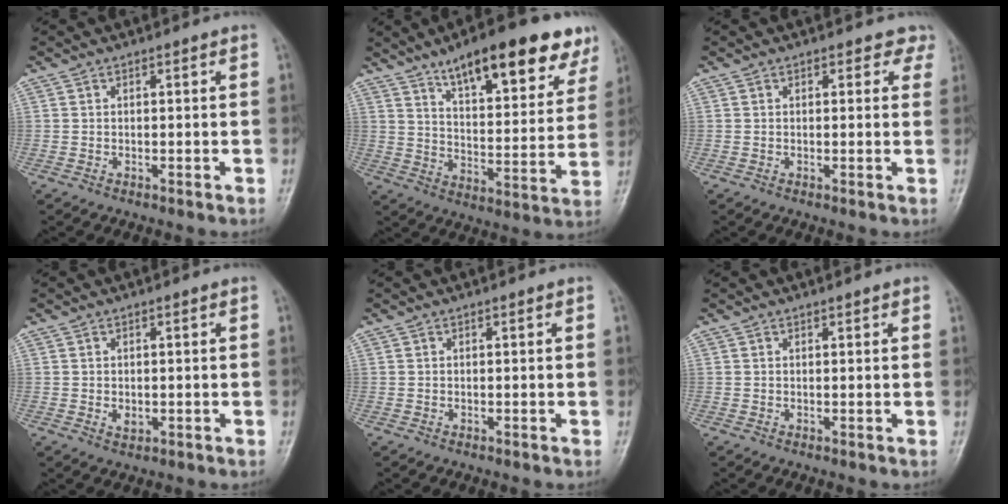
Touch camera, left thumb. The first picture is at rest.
{"total": 20.7, "force": [13.5, 6.7, 14.3], "torque": [-0.162, -0.047, 0.202]}
{"total": 2.9, "force": [2.1, 1.8, 0.8], "torque": [0.024, -0.007, 0.008]}
{"total": 1.8, "force": [-0.1, 1.3, 1.2], "torque": [-0.015, -0.002, 0.001]}
{"total": 0.0}
{"total": 0.7, "force": [0.5, 0.2, 0.4], "torque": [-0.003, -0.002, 0.005]}